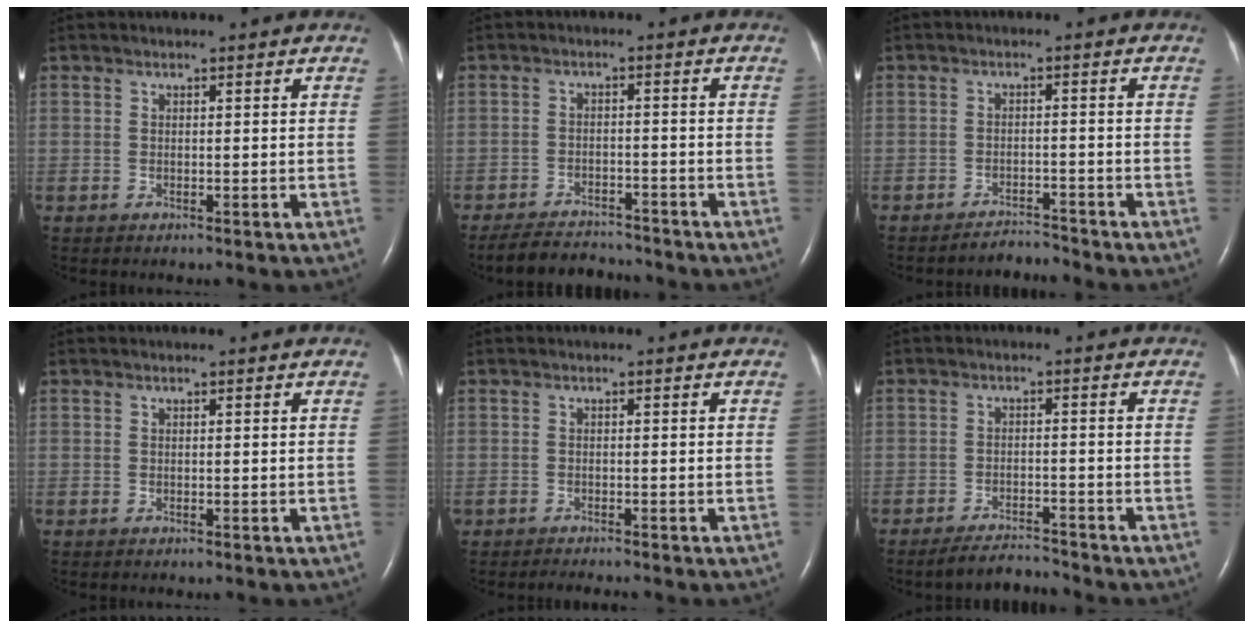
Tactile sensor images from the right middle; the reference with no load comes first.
{"total": 7.1, "force": [-6.8, 1.5, 1.3], "torque": [-0.024, -0.006, -0.108]}
{"total": 2.5, "force": [-2.5, -0.2, -0.5], "torque": [0.011, -0.011, -0.039]}
{"total": 0.0}
{"total": 1.3, "force": [-1.2, 0.0, 0.2], "torque": [-0.011, -0.006, -0.021]}
{"total": 3.3, "force": [-3.2, 0.4, 0.0], "torque": [-0.002, -0.010, -0.054]}